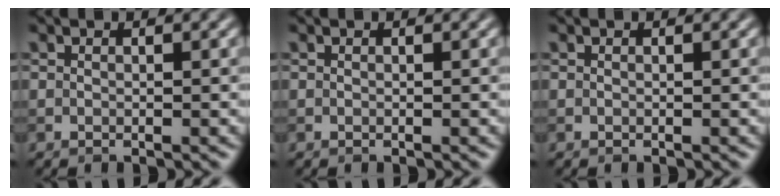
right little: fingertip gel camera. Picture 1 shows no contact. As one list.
[{"total": 0.0}, {"total": 0.0}]